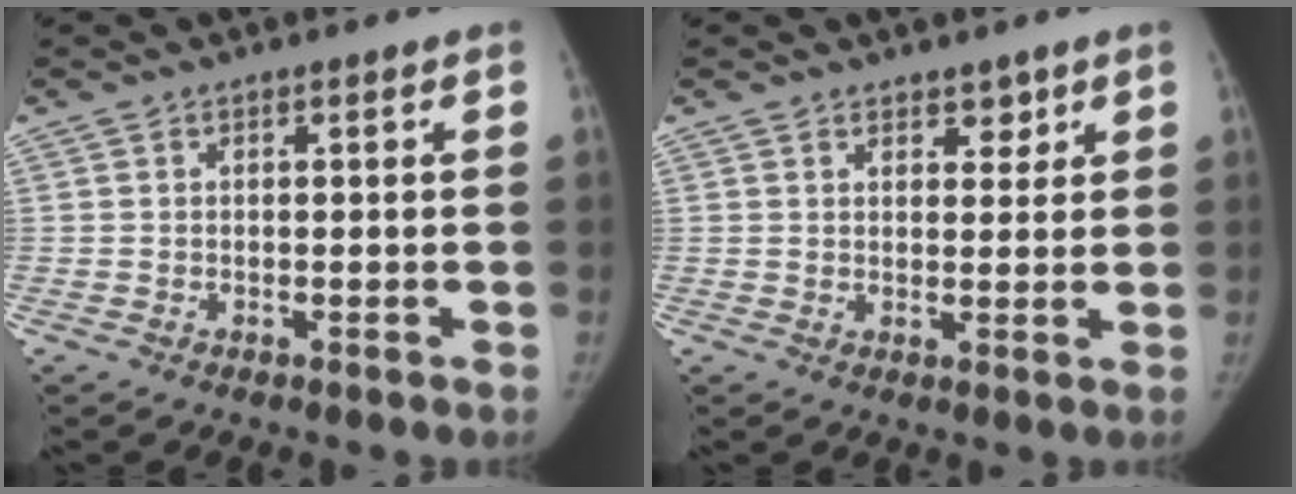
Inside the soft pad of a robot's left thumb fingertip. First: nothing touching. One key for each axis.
{"total": 2.9, "fx": 2.0, "fy": 1.6, "fz": 1.3, "tx": 0.002, "ty": -0.013, "tz": 0.032}